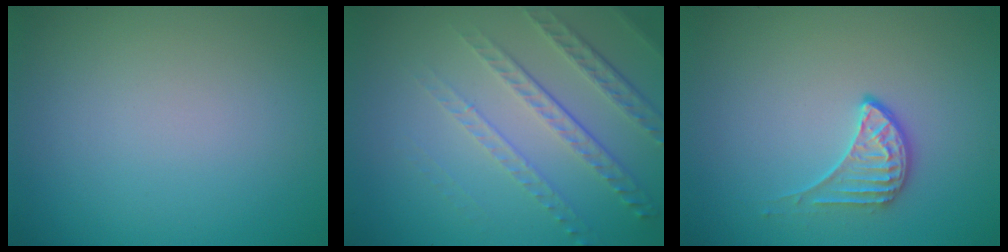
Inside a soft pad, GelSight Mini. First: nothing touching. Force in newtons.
{"total": 5.0, "press": 3.4, "slide": 3.7}
{"total": 2.0, "press": 1.5, "slide": 1.3}